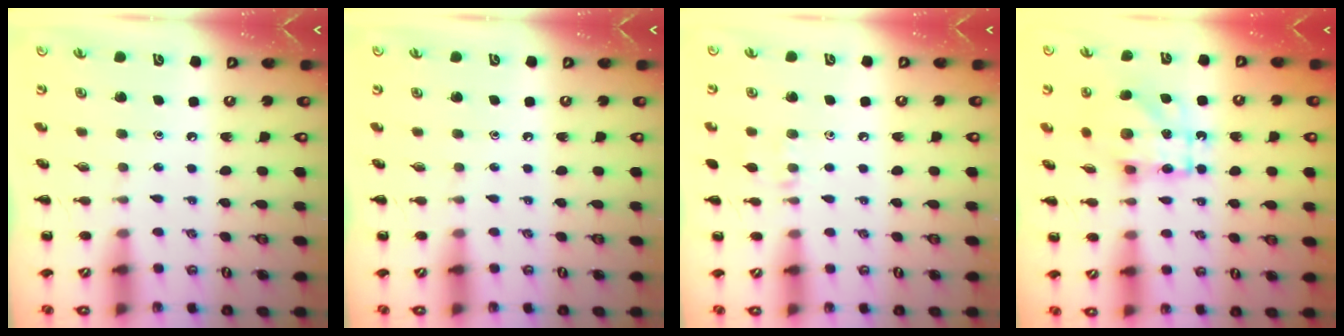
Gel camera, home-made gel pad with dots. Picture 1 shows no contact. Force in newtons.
{"total": 0.0}
{"total": 6.6, "press": 6.2, "slide": 2.2}
{"total": 12.3, "press": 12.2, "slide": 1.5}